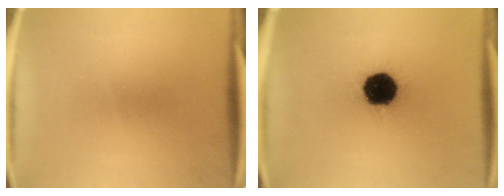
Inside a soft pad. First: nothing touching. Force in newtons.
{"total": 16.9}